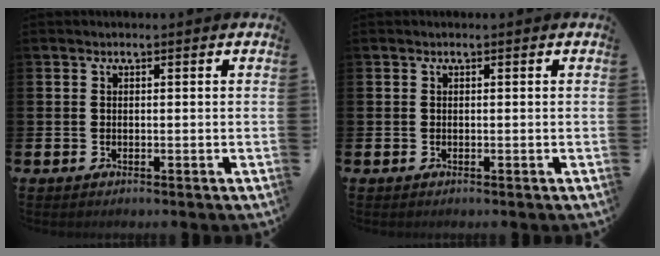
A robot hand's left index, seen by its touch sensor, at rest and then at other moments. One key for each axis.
{"total": 0.0}